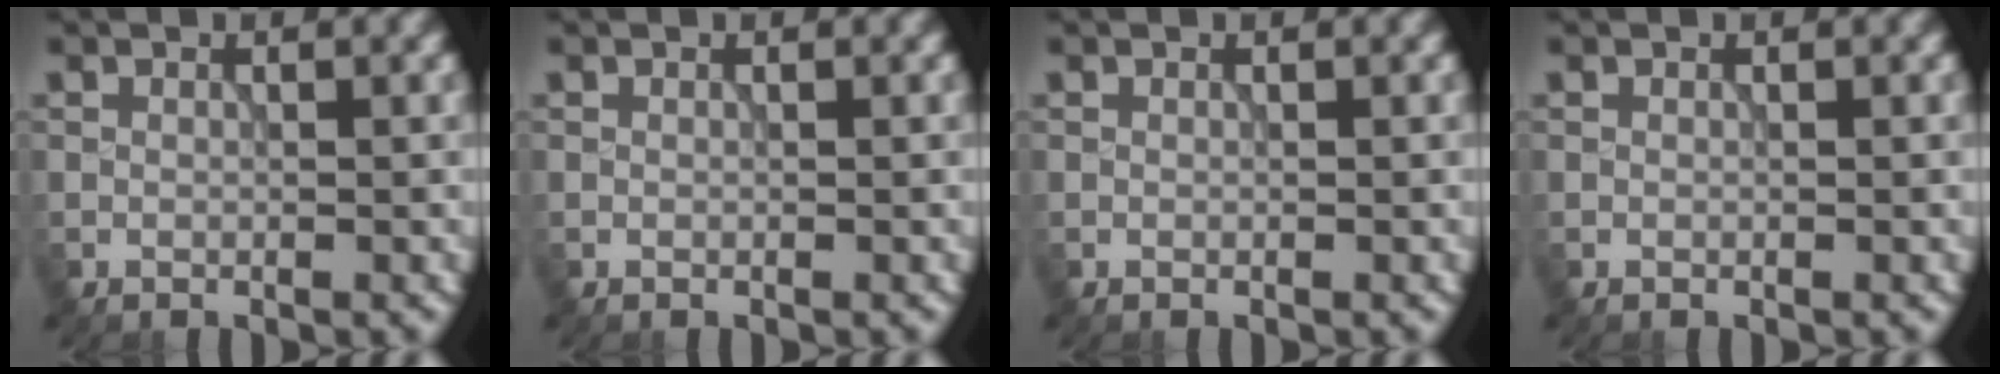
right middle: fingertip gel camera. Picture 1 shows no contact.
{"total": 0.0}
{"total": 0.0}
{"total": 0.0}